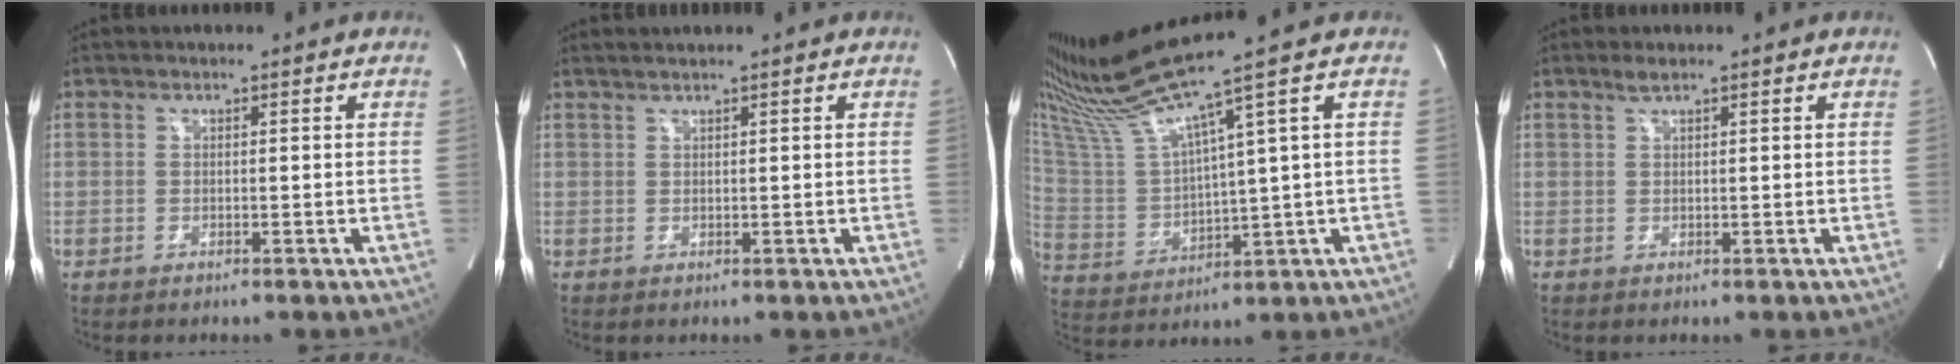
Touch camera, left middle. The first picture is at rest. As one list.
[{"total": 1.5, "force": [1.3, -0.4, 0.7], "torque": [-0.016, 0.009, 0.029]}, {"total": 14.0, "force": [10.2, -2.6, 9.2], "torque": [-0.177, -0.007, 0.200]}, {"total": 1.2, "force": [0.9, 0.0, 0.7], "torque": [-0.020, 0.003, 0.021]}]